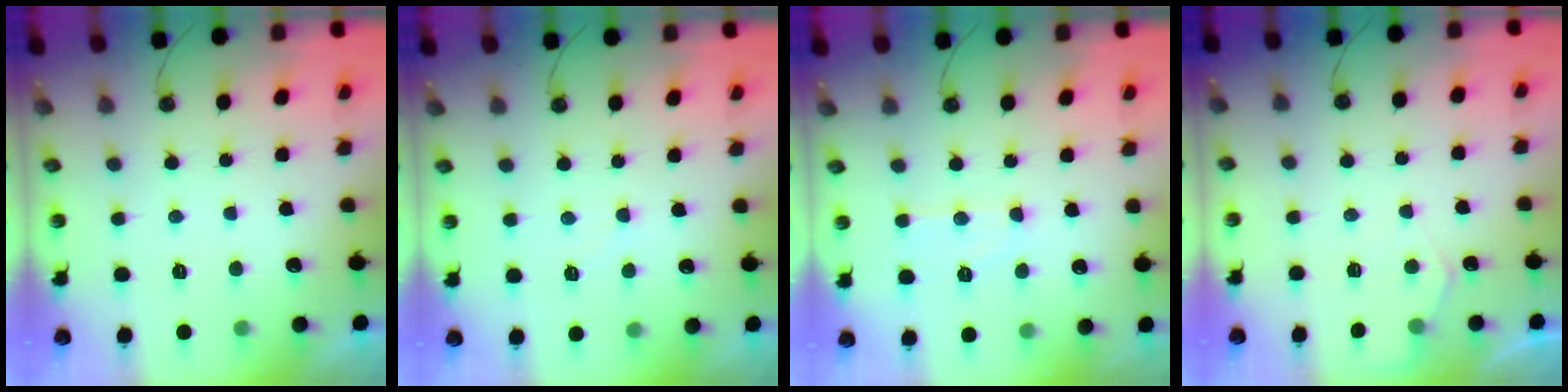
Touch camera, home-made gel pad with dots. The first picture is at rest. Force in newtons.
{"total": 4.2, "press": 4.2, "slide": 0.7}
{"total": 7.5, "press": 7.5, "slide": 0.6}
{"total": 4.4, "press": 4.3, "slide": 0.5}